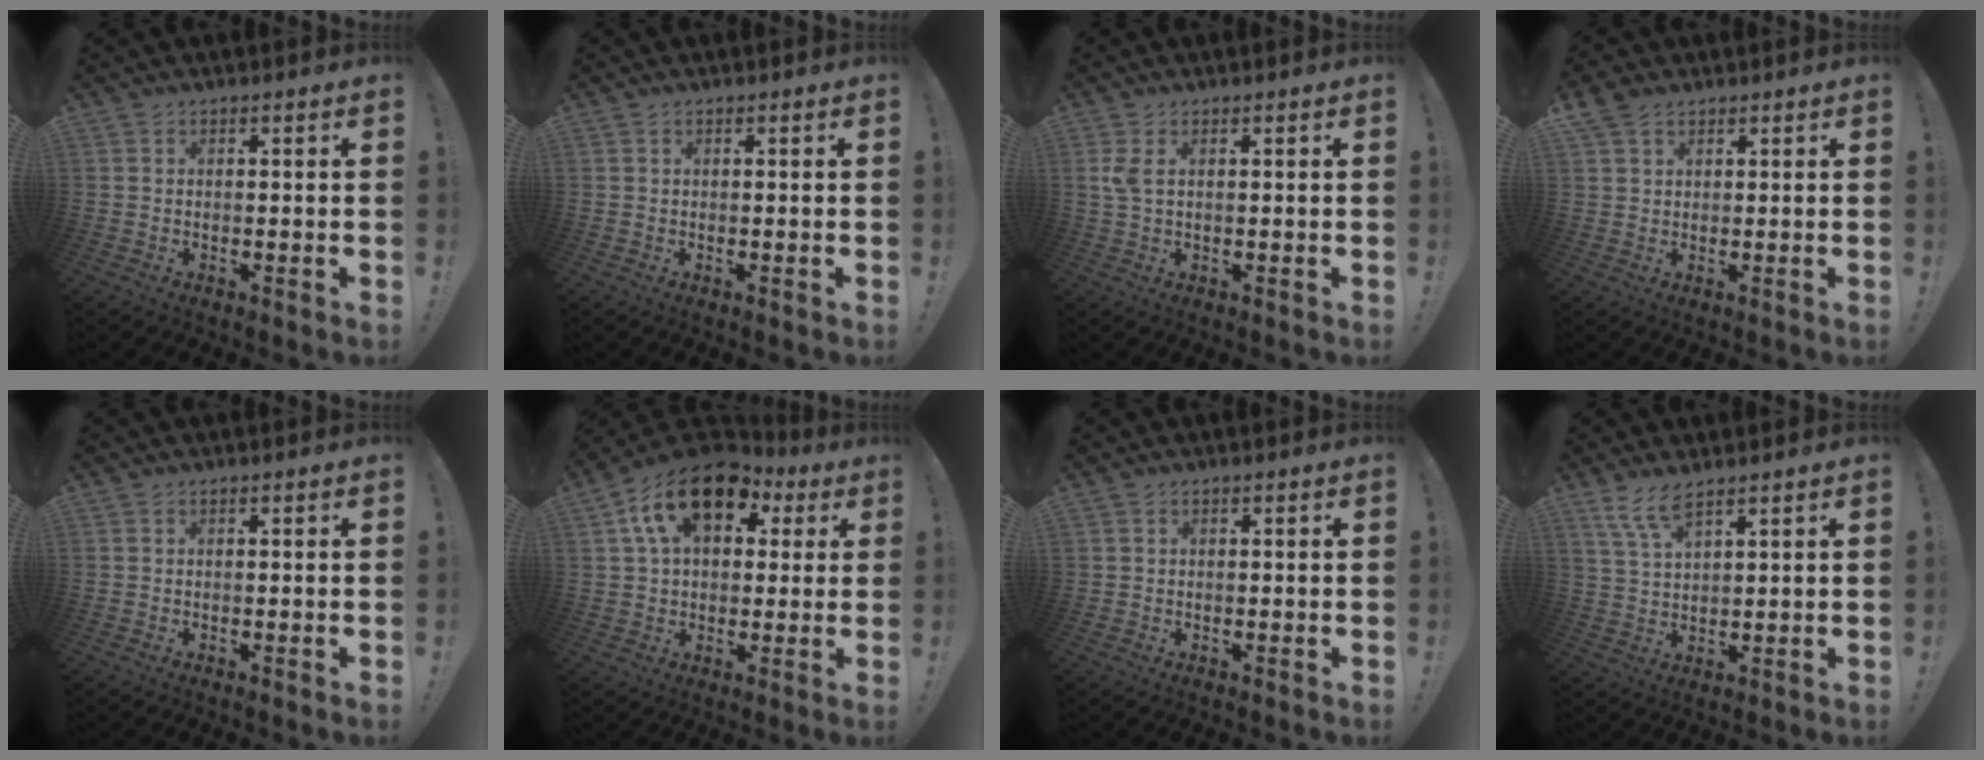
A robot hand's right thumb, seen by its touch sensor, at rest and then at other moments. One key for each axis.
{"total": 0.0}
{"total": 3.0, "fx": 0.9, "fy": 1.1, "fz": 2.7, "tx": -0.045, "ty": 0.000, "tz": 0.016}
{"total": 3.8, "fx": 2.6, "fy": 2.3, "fz": 1.6, "tx": -0.034, "ty": -0.006, "tz": 0.051}
{"total": 0.0}
{"total": 17.3, "fx": 7.5, "fy": 10.6, "fz": 11.5, "tx": -0.183, "ty": -0.021, "tz": 0.135}
{"total": 0.6, "fx": -0.1, "fy": 0.5, "fz": 0.0, "tx": 0.001, "ty": 0.001, "tz": -0.001}
{"total": 6.6, "fx": 4.9, "fy": 1.3, "fz": 4.1, "tx": -0.081, "ty": -0.021, "tz": 0.090}